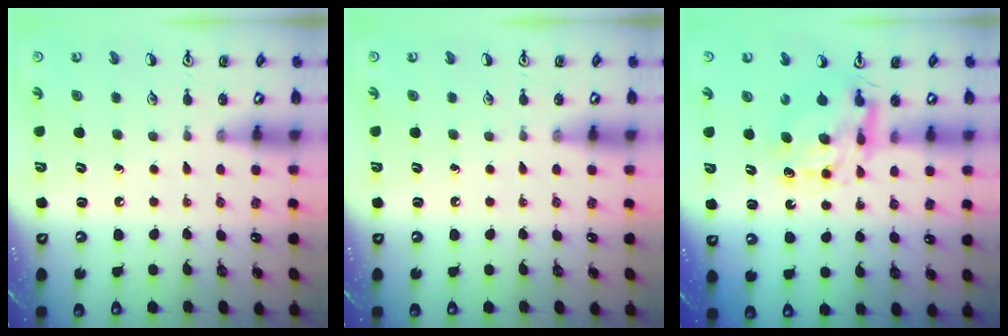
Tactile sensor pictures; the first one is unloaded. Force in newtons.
{"total": 0.0}
{"total": 9.1, "press": 9.1, "slide": 0.8}